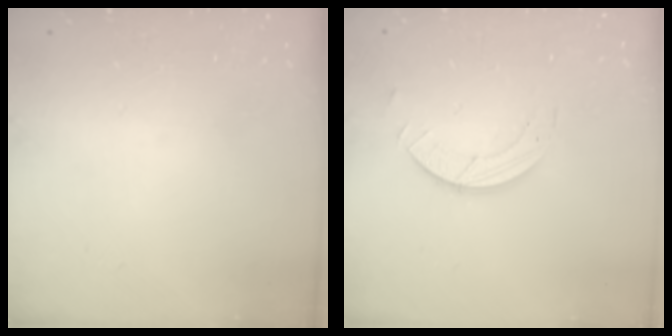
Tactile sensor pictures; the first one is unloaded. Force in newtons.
{"total": 3.9, "press": 3.9, "slide": 0.1}